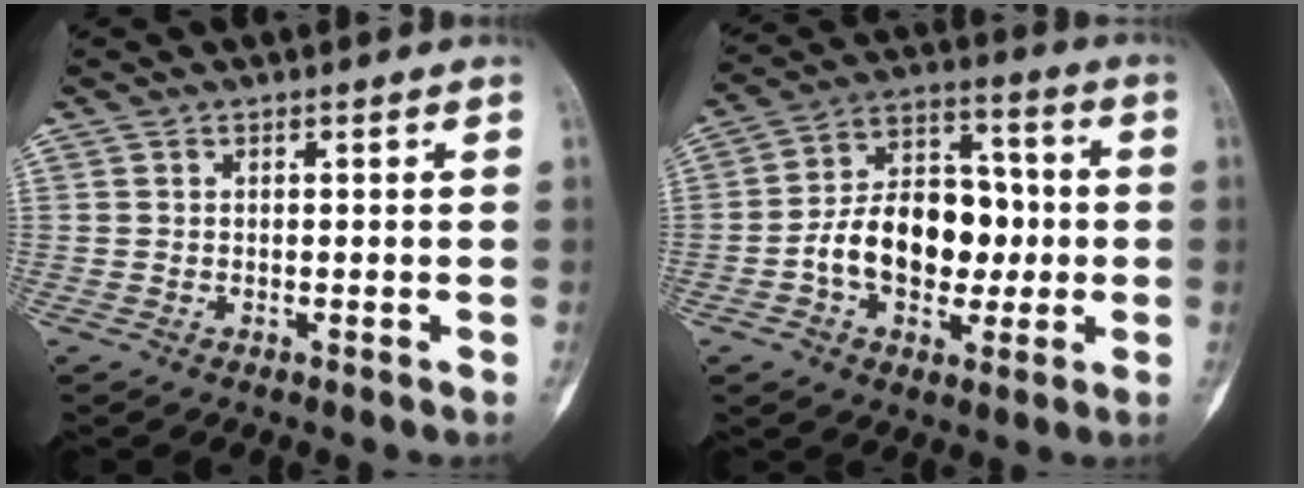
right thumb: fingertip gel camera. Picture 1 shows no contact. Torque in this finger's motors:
{"motor_torque": [1.75, 1.81, 0.76, -0.66, 0.11]}